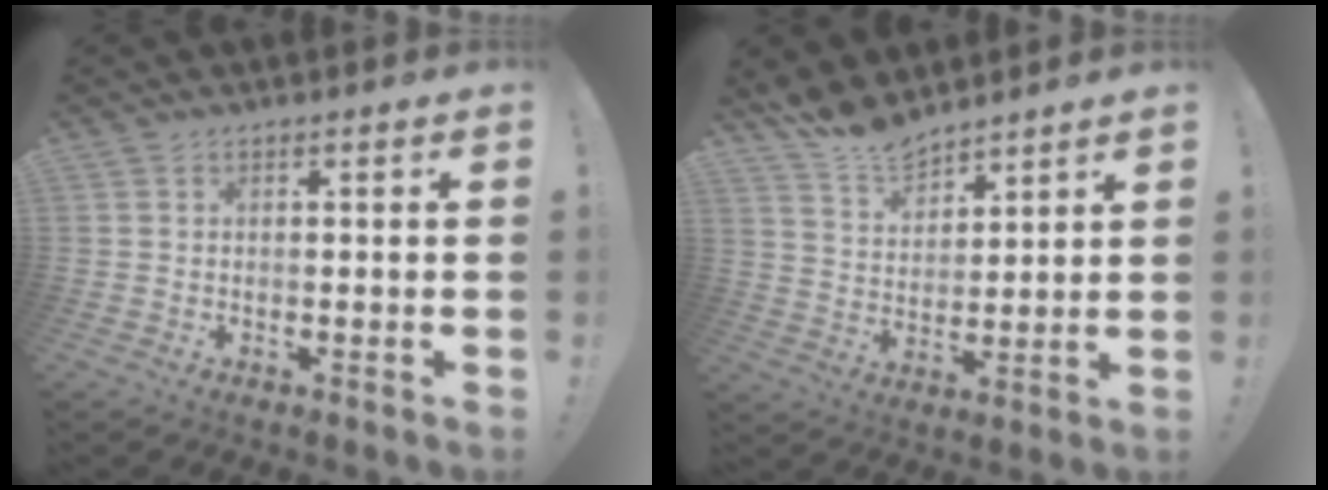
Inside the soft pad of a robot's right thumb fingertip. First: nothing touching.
{"total": 9.7, "force": [9.0, 3.1, 2.0], "torque": [-0.053, -0.068, 0.175]}